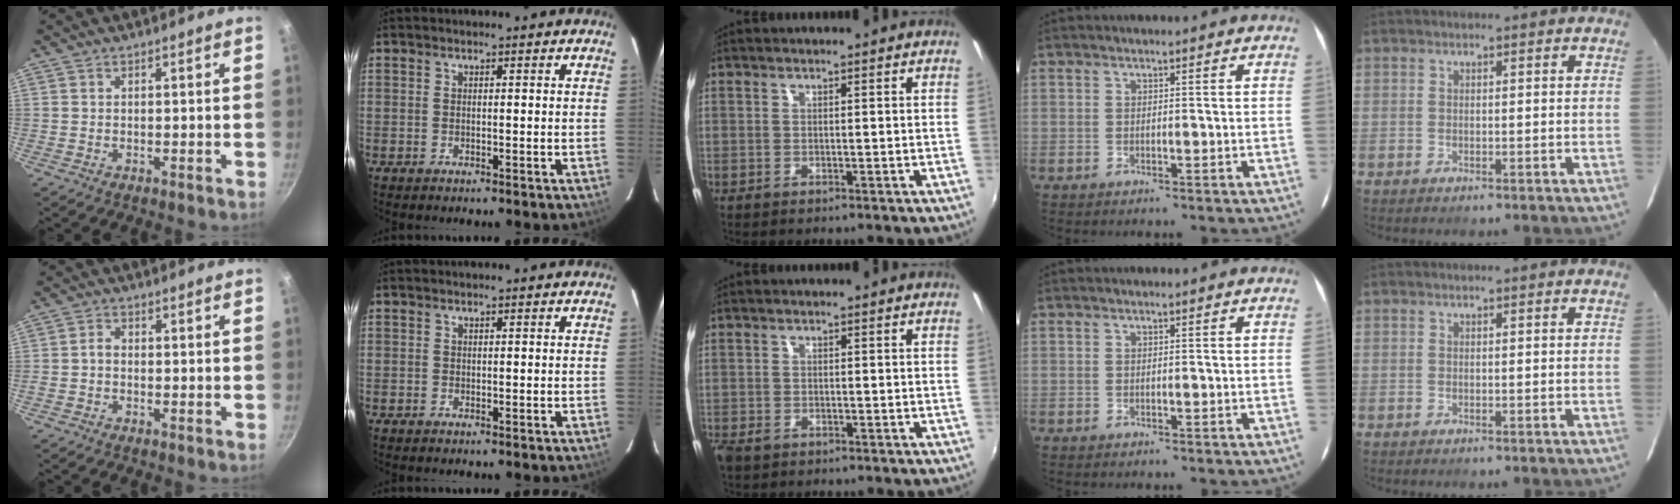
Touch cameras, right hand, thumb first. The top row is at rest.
{"thumb": {"total": 1.7, "force": [-0.6, 1.1, 1.1], "torque": [-0.021, 0.011, -0.015]}, "middle": {"total": 2.7, "force": [-1.8, 1.6, 1.3], "torque": [-0.029, -0.008, -0.033]}}